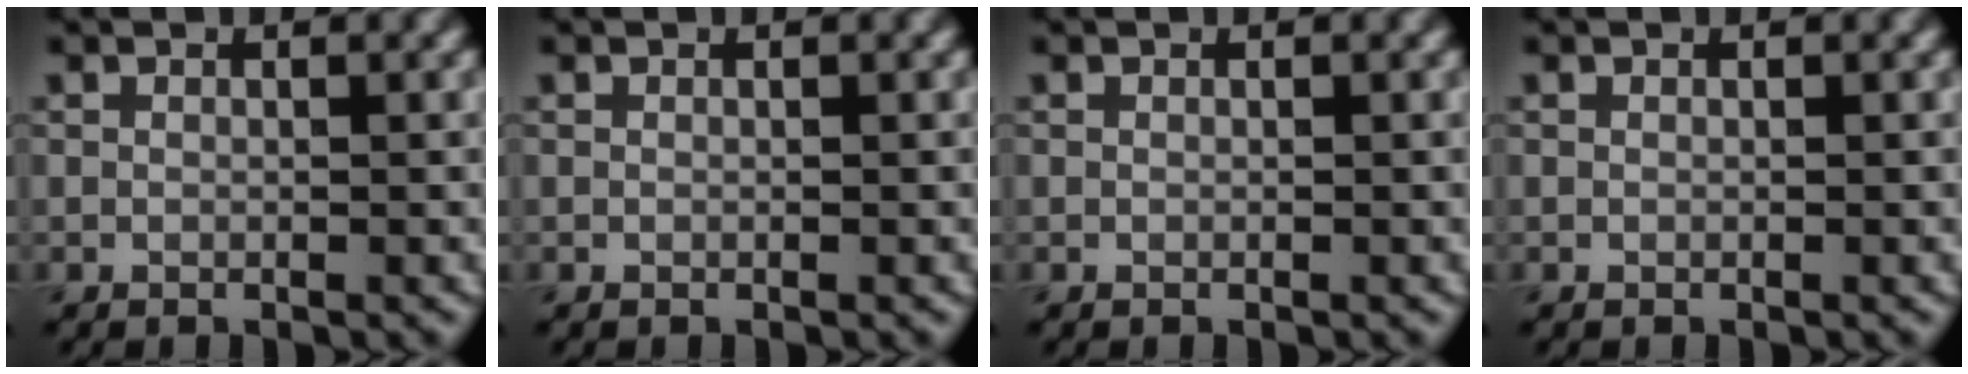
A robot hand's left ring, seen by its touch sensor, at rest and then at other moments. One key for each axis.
{"total": 0.0}
{"total": 0.0}
{"total": 0.0}